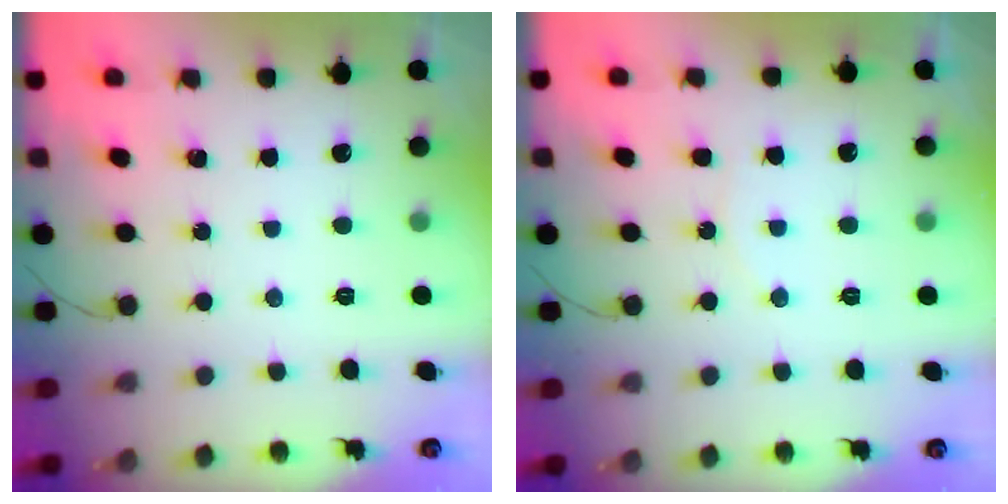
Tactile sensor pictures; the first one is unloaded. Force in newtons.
{"total": 4.2, "press": 4.0, "slide": 1.4}